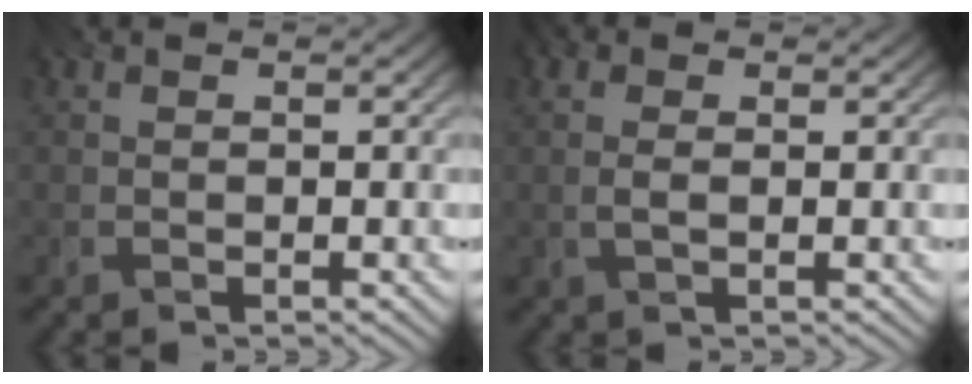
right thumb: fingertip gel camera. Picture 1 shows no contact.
{"total": 2.3, "force": [0.2, 1.1, 2.0], "torque": [-0.043, 0.004, -0.008]}